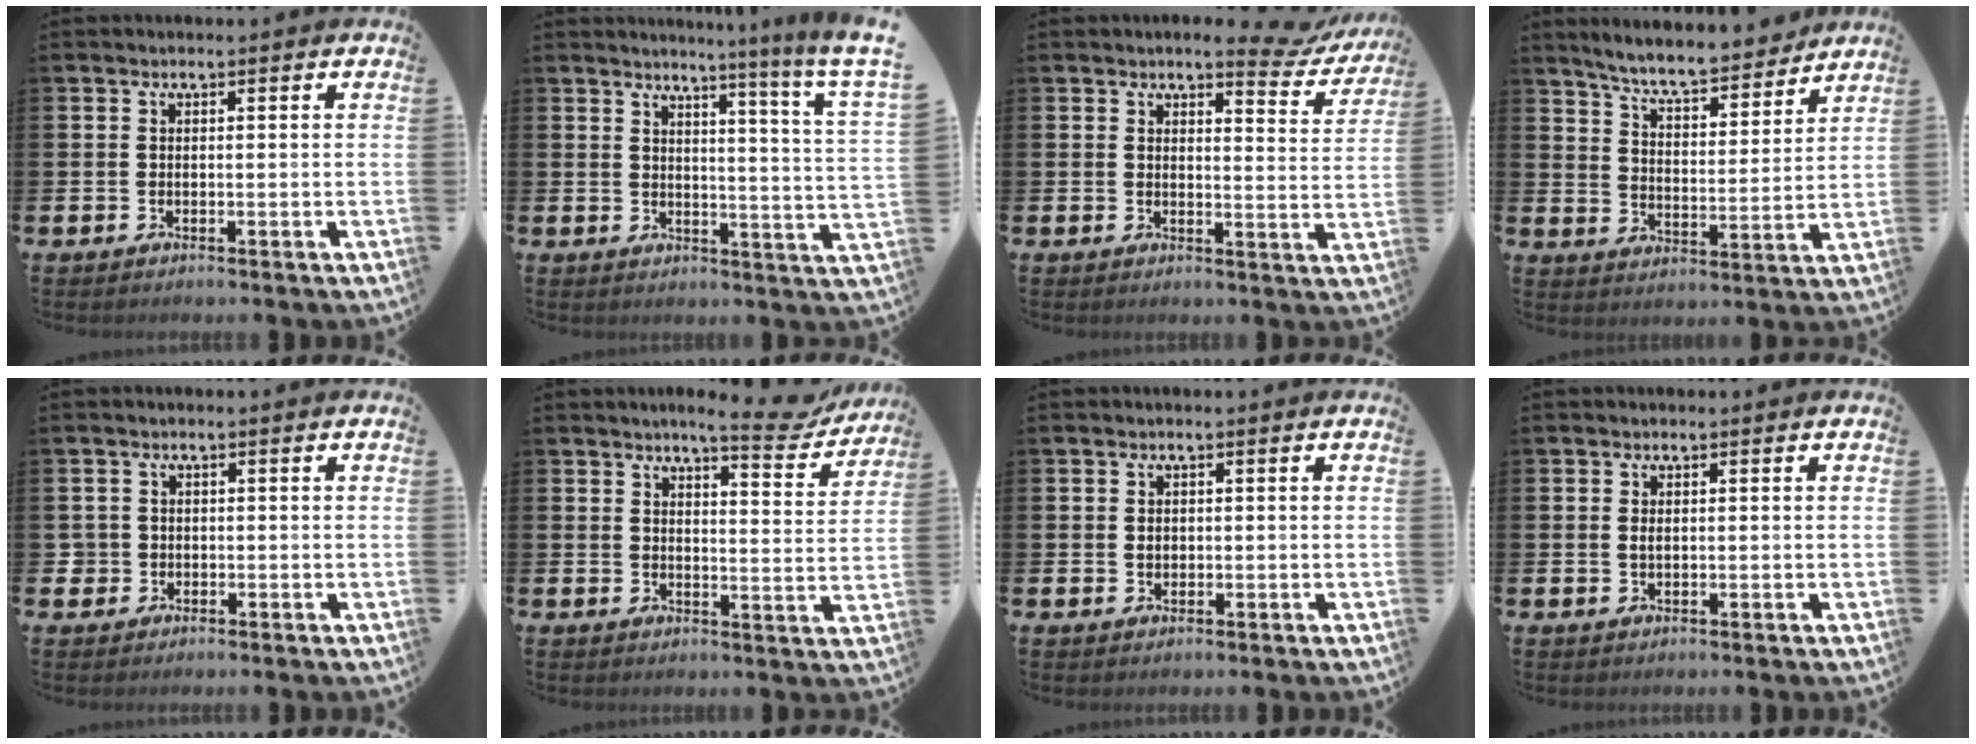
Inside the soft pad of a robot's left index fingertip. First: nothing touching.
{"total": 4.5, "force": [4.0, -0.9, 1.7], "torque": [-0.030, -0.050, 0.056]}
{"total": 4.6, "force": [4.2, 1.0, 1.6], "torque": [-0.022, -0.025, 0.069]}
{"total": 7.6, "force": [7.2, 0.9, 2.3], "torque": [-0.066, -0.053, 0.124]}
{"total": 1.9, "force": [0.0, 1.9, 0.2], "torque": [0.001, 0.002, -0.008]}
{"total": 6.8, "force": [6.0, 1.0, 3.1], "torque": [-0.038, -0.036, 0.096]}
{"total": 1.1, "force": [0.2, 0.9, 0.5], "torque": [0.000, 0.002, 0.000]}
{"total": 0.9, "force": [0.2, 0.4, 0.7], "torque": [-0.009, 0.002, 0.002]}